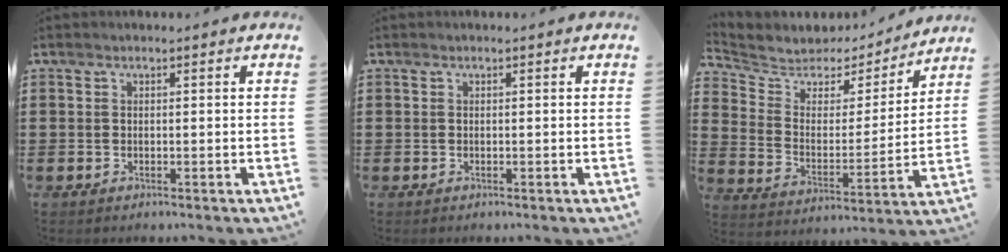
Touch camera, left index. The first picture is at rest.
{"total": 0.0}
{"total": 5.1, "force": [4.4, 2.5, 0.0], "torque": [-0.041, -0.035, 0.073]}